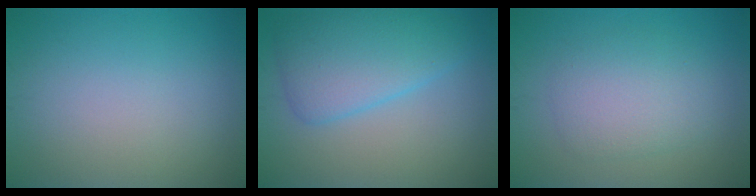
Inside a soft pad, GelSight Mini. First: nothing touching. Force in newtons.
{"total": 5.5, "press": 5.5, "slide": 0.2}
{"total": 3.6, "press": 3.6, "slide": 0.2}